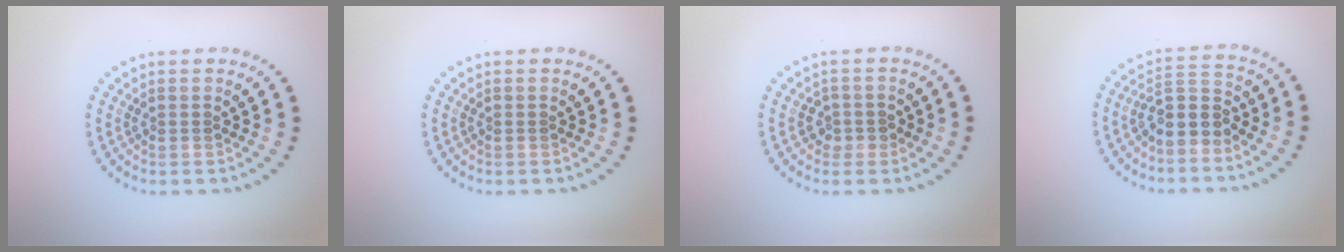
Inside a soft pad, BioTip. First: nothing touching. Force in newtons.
{"total": 0.0}
{"total": 1.4, "press": 1.2, "slide": 0.6}
{"total": 3.4, "press": 3.1, "slide": 1.4}